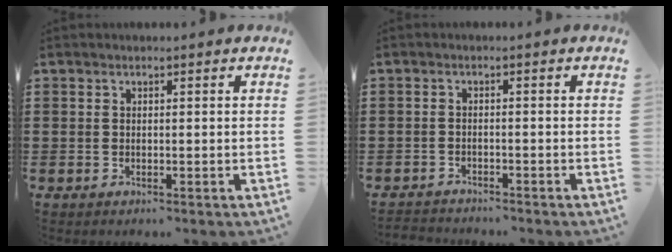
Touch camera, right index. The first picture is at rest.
{"total": 1.4, "force": [-1.4, 0.0, -0.4], "torque": [0.003, 0.005, -0.031]}